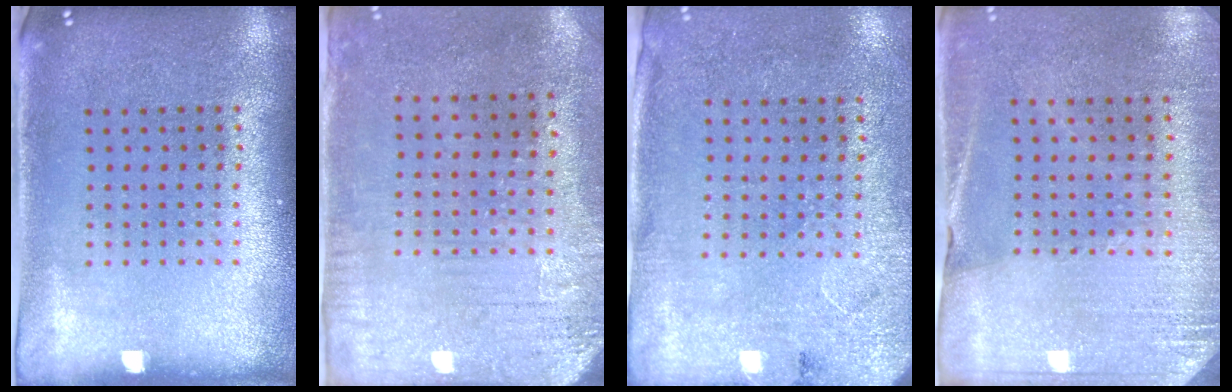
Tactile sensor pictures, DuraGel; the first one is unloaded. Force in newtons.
{"total": 3.2, "press": 2.5, "slide": 1.9}
{"total": 2.6, "press": 2.2, "slide": 1.5}
{"total": 2.6, "press": 2.5, "slide": 0.8}